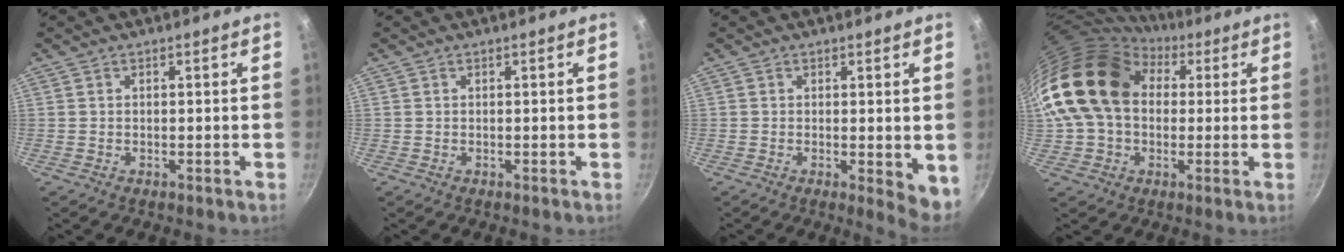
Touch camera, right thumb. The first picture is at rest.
{"total": 0.0}
{"total": 5.1, "force": [-0.3, 1.7, 4.7], "torque": [-0.057, -0.011, -0.002]}
{"total": 18.5, "force": [3.6, 13.6, 12.0], "torque": [-0.196, 0.032, 0.055]}